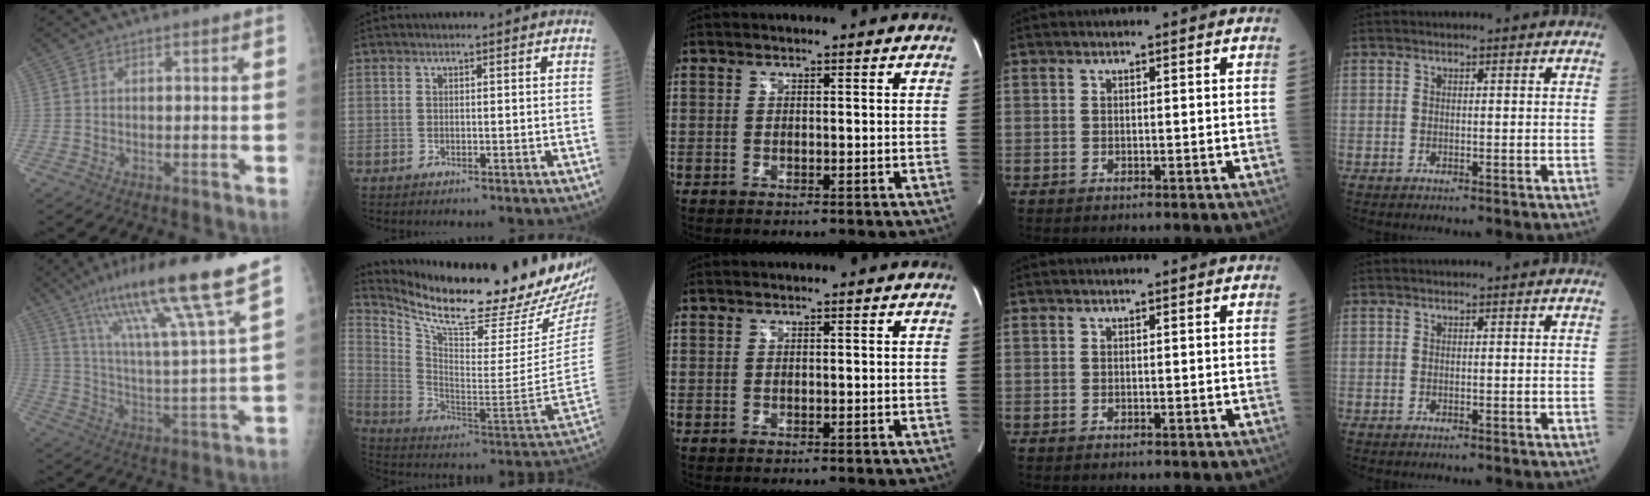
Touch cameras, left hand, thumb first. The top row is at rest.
{"thumb": {"total": 20.3, "force": [13.7, 0.7, 14.9], "torque": [-0.236, -0.054, 0.233]}, "index": {"total": 26.8, "force": [23.3, 2.7, 13.0], "torque": [-0.236, -0.091, 0.340]}}